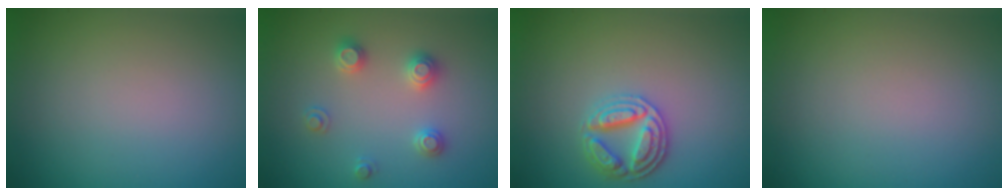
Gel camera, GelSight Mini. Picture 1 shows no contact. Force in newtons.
{"total": 2.5, "press": 2.5, "slide": 0.3}
{"total": 3.3, "press": 3.1, "slide": 1.1}
{"total": 0.0}